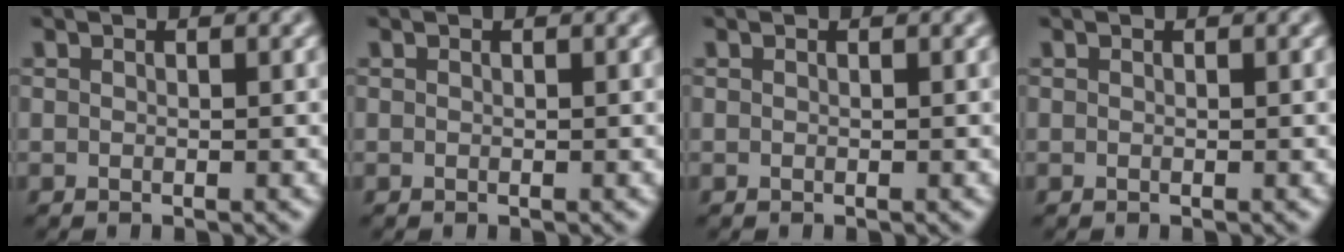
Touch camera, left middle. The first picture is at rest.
{"total": 0.0}
{"total": 0.0}
{"total": 0.0}